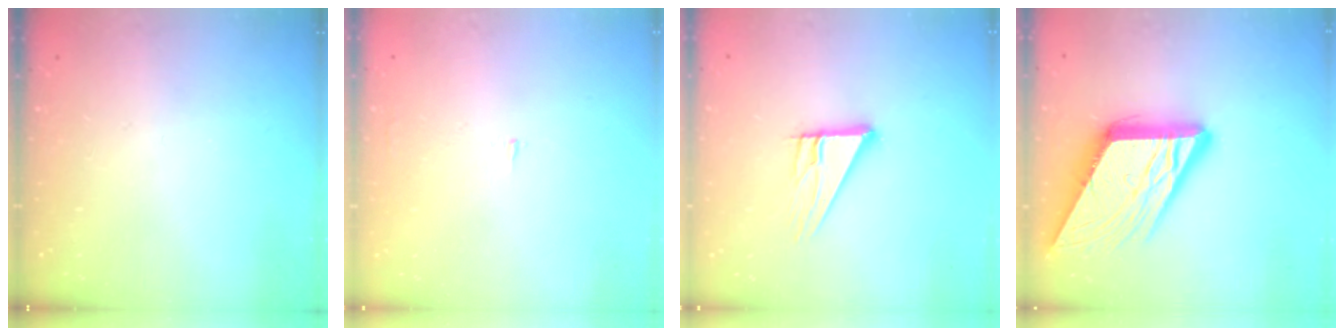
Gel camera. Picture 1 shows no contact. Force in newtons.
{"total": 2.5, "press": 2.5, "slide": 0.2}
{"total": 10.7, "press": 10.7, "slide": 0.7}
{"total": 18.7, "press": 18.6, "slide": 2.1}